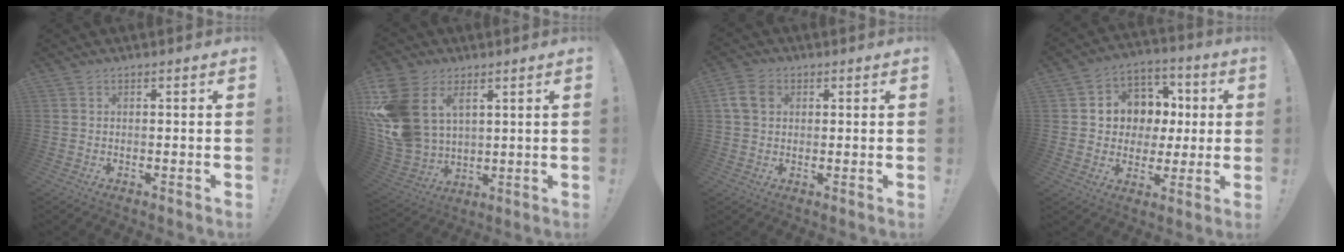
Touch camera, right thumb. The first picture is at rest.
{"total": 17.4, "force": [5.8, 12.7, 10.3], "torque": [-0.223, -0.026, 0.112]}
{"total": 7.4, "force": [2.0, 5.5, 4.4], "torque": [-0.080, 0.008, 0.043]}
{"total": 9.7, "force": [0.7, 9.3, 2.8], "torque": [-0.038, -0.002, 0.031]}